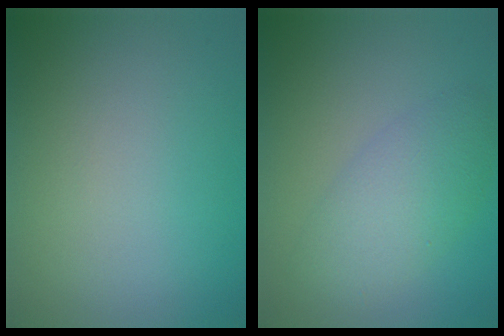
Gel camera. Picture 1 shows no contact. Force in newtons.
{"total": 4.1, "press": 4.1, "slide": 0.1}